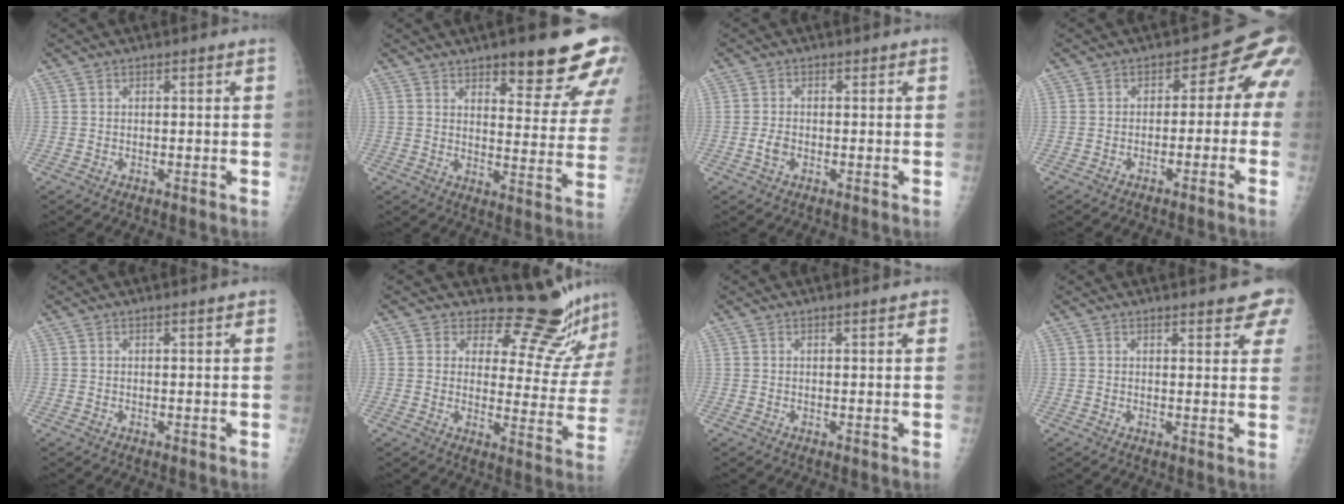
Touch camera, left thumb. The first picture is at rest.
{"total": 15.6, "force": [9.9, 4.6, 11.1], "torque": [-0.104, -0.060, 0.133]}
{"total": 2.2, "force": [-0.6, 1.5, 1.4], "torque": [-0.022, 0.002, -0.013]}
{"total": 7.1, "force": [-2.6, 4.9, 4.4], "torque": [-0.019, 0.043, -0.043]}
{"total": 0.8, "force": [0.5, 0.1, 0.6], "torque": [-0.008, 0.000, 0.006]}
{"total": 13.2, "force": [12.5, 3.3, 2.5], "torque": [0.005, -0.127, 0.147]}
{"total": 1.3, "force": [0.9, 0.3, 0.9], "torque": [-0.012, -0.001, 0.009]}
{"total": 6.5, "force": [4.8, 1.8, 4.0], "torque": [-0.022, -0.017, 0.049]}